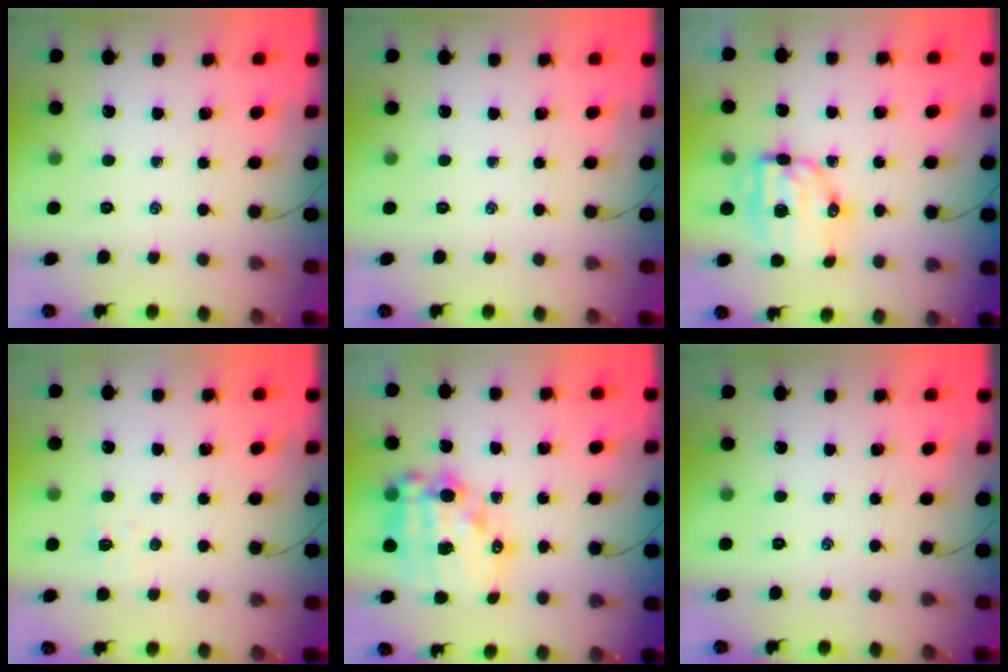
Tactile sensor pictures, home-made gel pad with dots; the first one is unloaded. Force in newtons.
{"total": 0.0}
{"total": 9.6, "press": 9.4, "slide": 2.1}
{"total": 4.0, "press": 3.9, "slide": 1.0}
{"total": 17.5, "press": 17.2, "slide": 3.5}
{"total": 0.0}